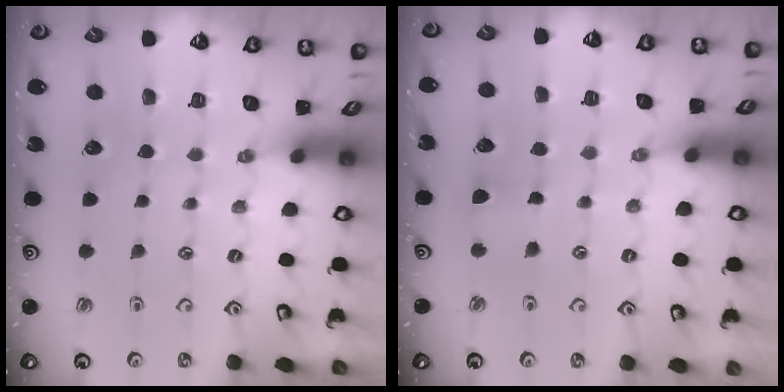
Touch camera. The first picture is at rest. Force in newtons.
{"total": 4.7, "press": 4.6, "slide": 0.7}